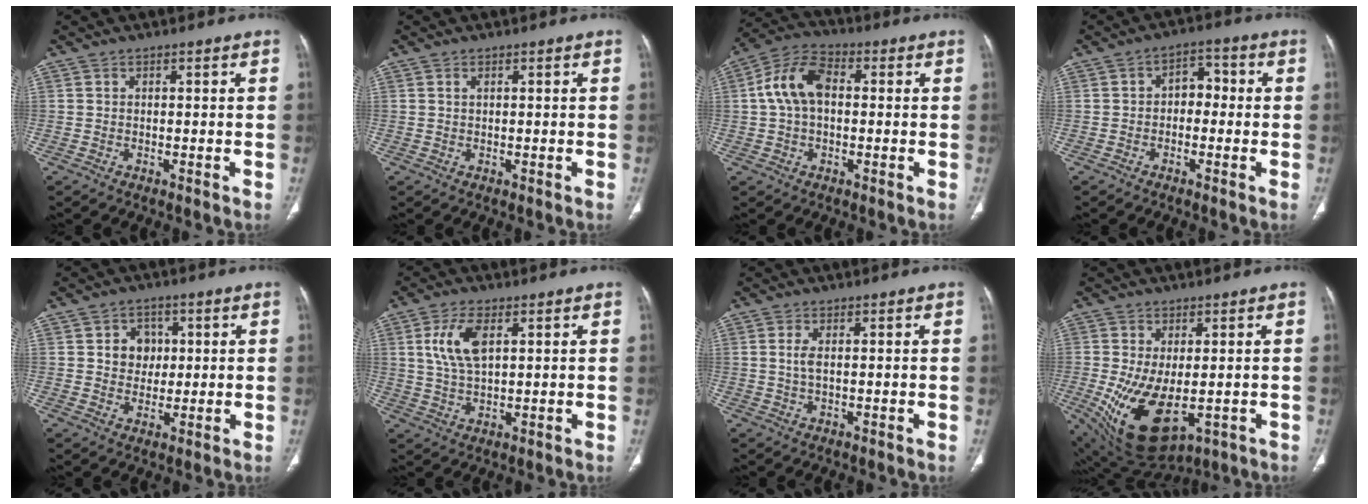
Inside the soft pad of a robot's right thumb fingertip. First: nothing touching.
{"total": 0.5, "force": [0.3, 0.2, 0.4], "torque": [-0.011, 0.003, 0.006]}
{"total": 10.0, "force": [0.9, 6.3, 7.7], "torque": [-0.151, 0.028, 0.010]}
{"total": 4.9, "force": [-0.5, 3.5, 3.4], "torque": [-0.028, 0.023, -0.019]}
{"total": 5.3, "force": [1.2, 4.6, 2.4], "torque": [-0.007, -0.001, 0.017]}
{"total": 7.8, "force": [2.5, 3.6, 6.4], "torque": [-0.135, -0.006, 0.054]}
{"total": 2.3, "force": [0.4, 0.8, 2.1], "torque": [-0.053, 0.002, 0.012]}
{"total": 13.9, "force": [-2.8, 7.3, 11.5], "torque": [-0.211, -0.018, -0.017]}